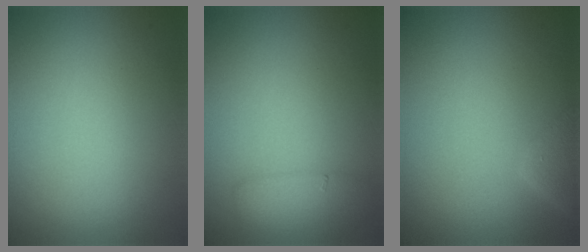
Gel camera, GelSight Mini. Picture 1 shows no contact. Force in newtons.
{"total": 1.9, "press": 1.9, "slide": 0.1}
{"total": 2.5, "press": 2.5, "slide": 0.4}